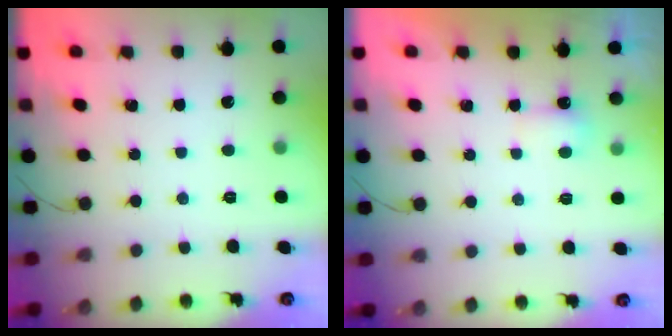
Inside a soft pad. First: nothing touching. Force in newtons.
{"total": 3.0, "press": 2.9, "slide": 0.8}